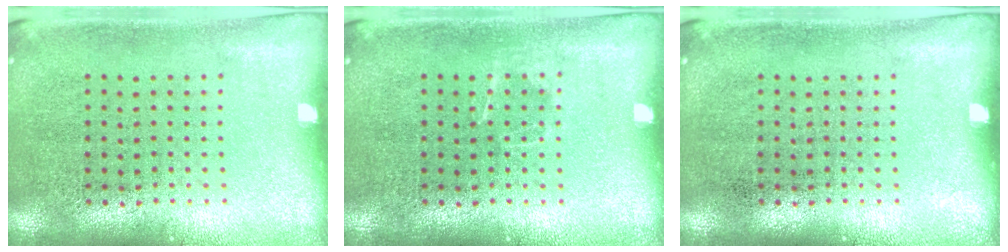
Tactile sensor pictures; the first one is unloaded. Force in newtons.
{"total": 0.7, "press": 0.6, "slide": 0.3}
{"total": 0.0}